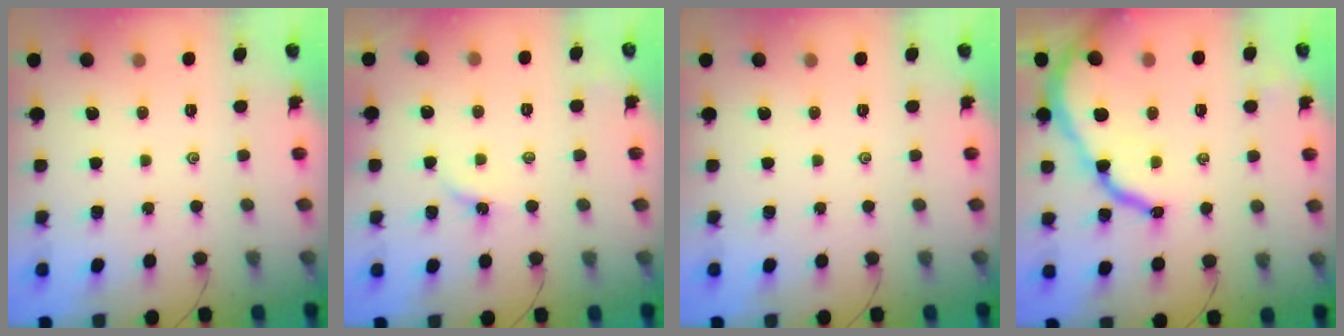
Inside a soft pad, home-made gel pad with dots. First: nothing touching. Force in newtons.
{"total": 2.4, "press": 2.4, "slide": 0.3}
{"total": 0.0}
{"total": 12.8, "press": 12.8, "slide": 1.3}